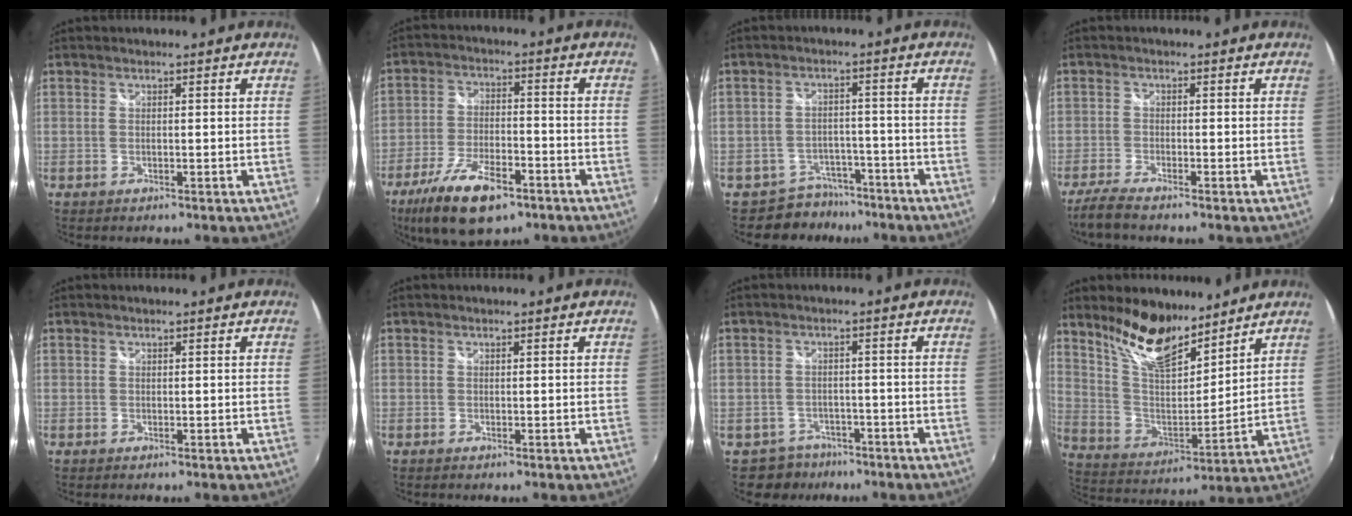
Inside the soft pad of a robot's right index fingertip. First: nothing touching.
{"total": 14.3, "force": [-8.9, 5.9, 9.5], "torque": [-0.207, -0.027, -0.159]}
{"total": 6.9, "force": [-5.5, 4.1, -0.1], "torque": [-0.007, 0.020, -0.081]}
{"total": 4.7, "force": [-4.0, 0.6, 2.3], "torque": [-0.072, -0.015, -0.079]}
{"total": 0.0}
{"total": 0.0}
{"total": 5.1, "force": [-3.6, 3.6, -0.2], "torque": [-0.008, 0.016, -0.059]}
{"total": 14.7, "force": [11.2, 5.1, 7.9], "torque": [-0.151, -0.005, 0.215]}